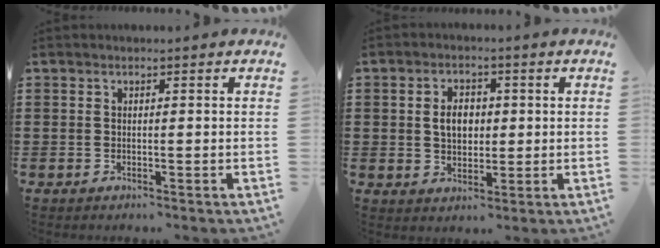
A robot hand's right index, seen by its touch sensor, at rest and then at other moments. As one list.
[{"total": 4.3, "force": [0.3, 3.0, 3.1], "torque": [-0.052, 0.006, -0.001]}]